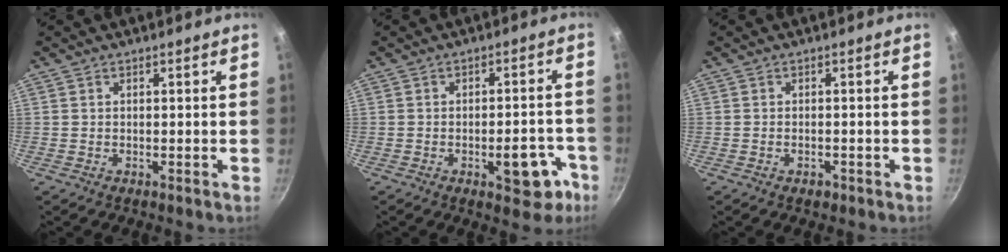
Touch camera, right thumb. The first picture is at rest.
{"total": 9.0, "force": [-3.9, 4.3, 6.9], "torque": [-0.048, 0.029, -0.043]}
{"total": 1.5, "force": [-0.8, 0.9, 0.9], "torque": [-0.015, 0.005, -0.009]}